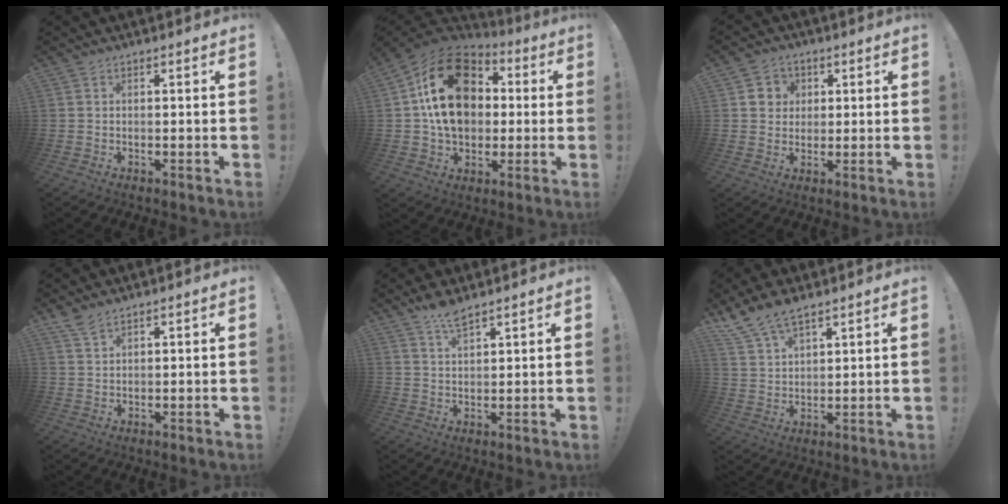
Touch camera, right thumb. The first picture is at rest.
{"total": 22.8, "force": [3.8, 16.9, 14.8], "torque": [-0.246, 0.012, 0.072]}
{"total": 5.9, "force": [1.4, 5.6, 1.0], "torque": [-0.006, -0.007, 0.026]}
{"total": 3.5, "force": [3.0, 0.9, 1.6], "torque": [-0.029, -0.017, 0.054]}
{"total": 5.5, "force": [4.6, 1.2, 2.8], "torque": [-0.048, -0.026, 0.080]}
{"total": 8.2, "force": [6.7, 2.9, 3.6], "torque": [-0.084, -0.032, 0.132]}